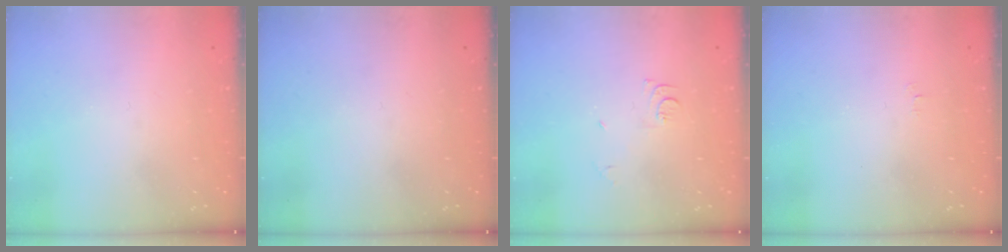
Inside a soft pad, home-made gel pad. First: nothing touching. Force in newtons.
{"total": 0.0}
{"total": 5.7, "press": 5.7, "slide": 0.6}
{"total": 2.5, "press": 2.5, "slide": 0.3}